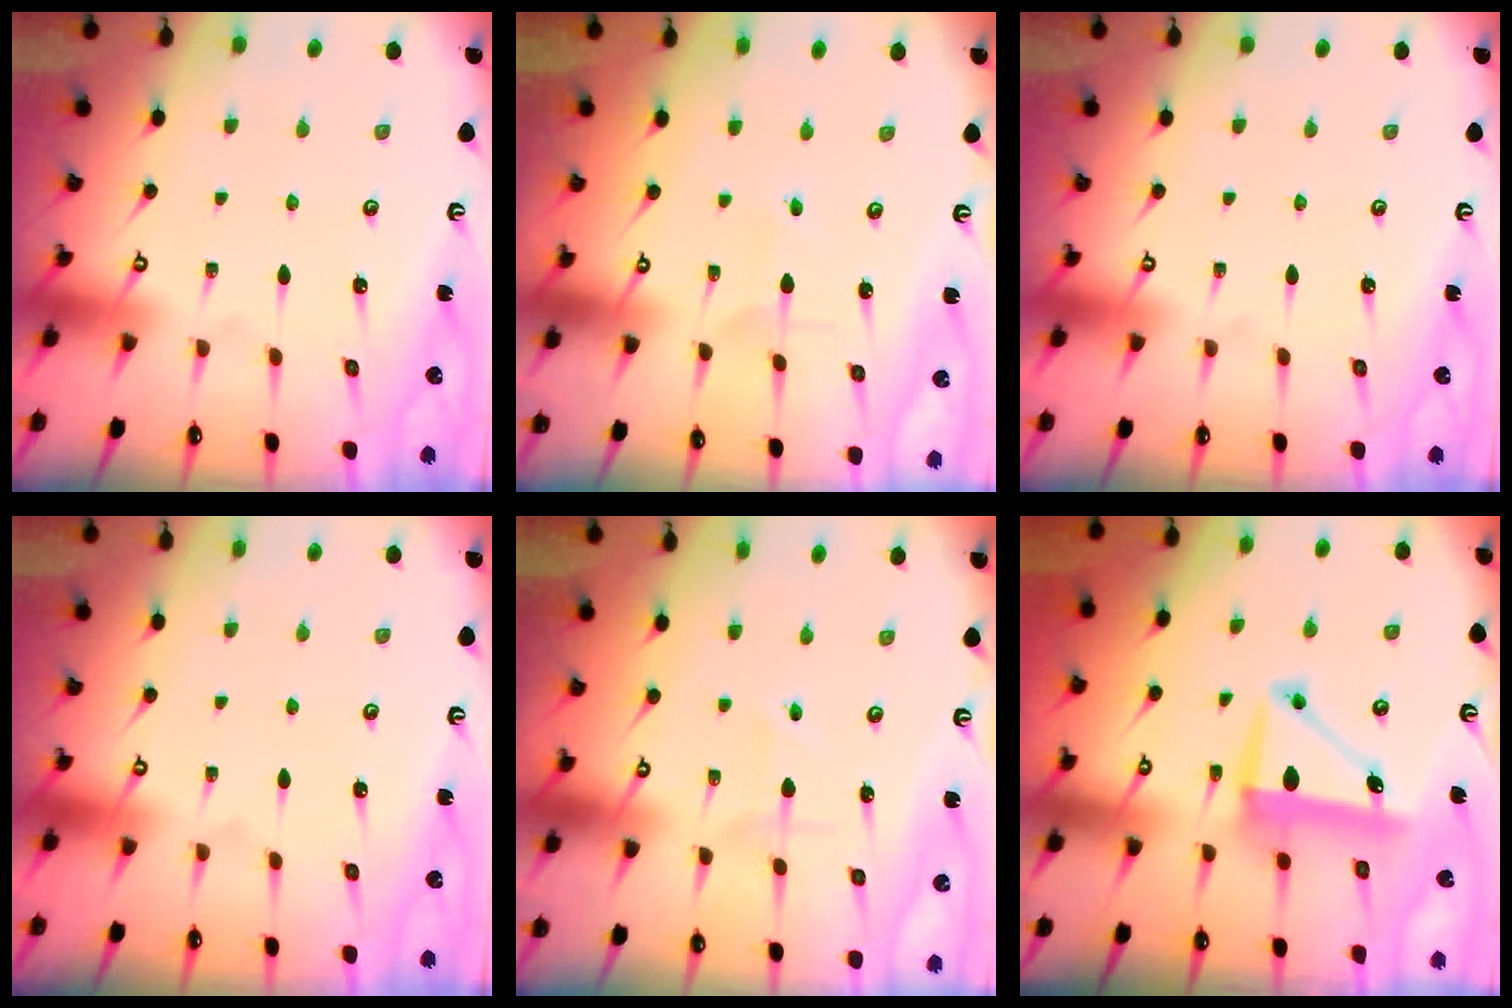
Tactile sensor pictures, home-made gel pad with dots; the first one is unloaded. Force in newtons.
{"total": 1.9, "press": 1.9, "slide": 0.1}
{"total": 0.0}
{"total": 0.0}
{"total": 1.9, "press": 1.9, "slide": 0.2}
{"total": 9.4, "press": 9.3, "slide": 1.4}